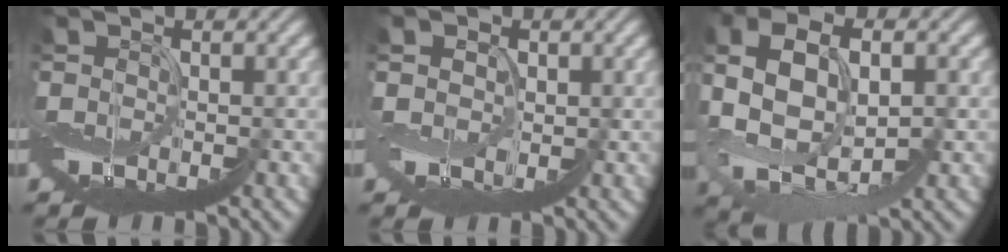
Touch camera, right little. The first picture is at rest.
{"total": 2.2, "force": [1.9, 1.1, 0.4], "torque": [-0.008, 0.006, 0.030]}
{"total": 6.4, "force": [0.7, 3.7, 5.2], "torque": [-0.138, 0.014, 0.010]}